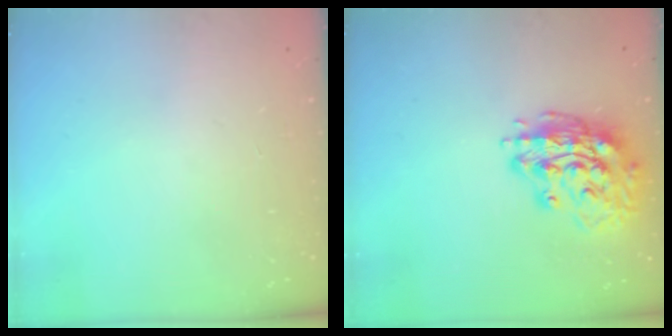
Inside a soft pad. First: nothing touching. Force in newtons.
{"total": 16.3, "press": 16.1, "slide": 2.8}